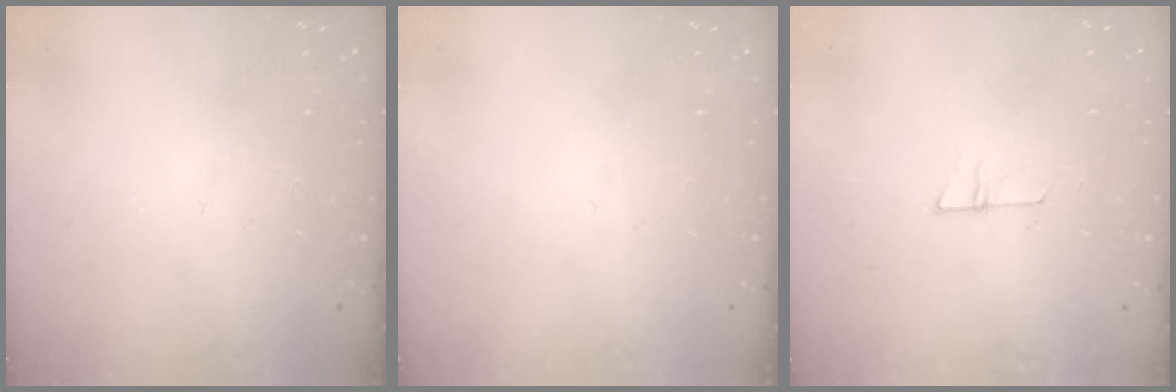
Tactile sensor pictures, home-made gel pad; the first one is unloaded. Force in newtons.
{"total": 0.0}
{"total": 4.5, "press": 4.5, "slide": 0.4}